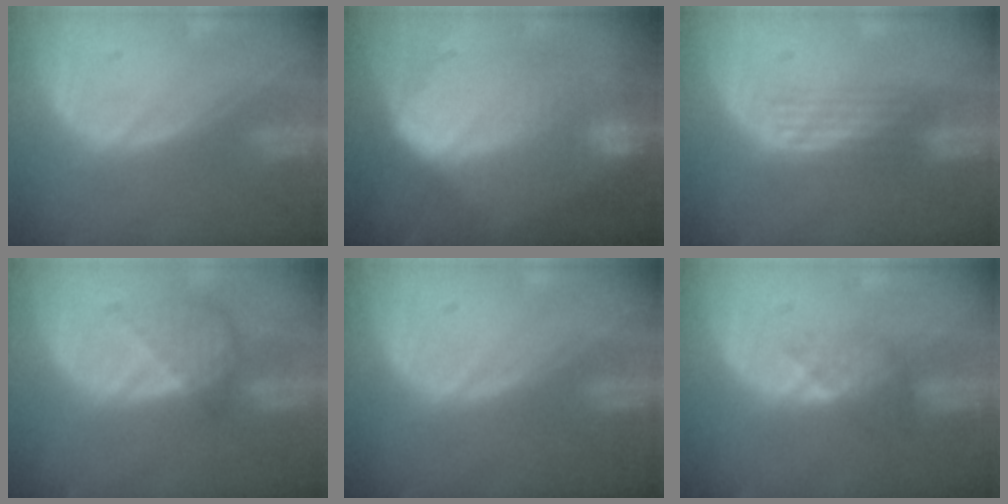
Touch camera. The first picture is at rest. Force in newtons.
{"total": 10.0, "press": 10.0, "slide": 0.6}
{"total": 2.9, "press": 2.7, "slide": 1.2}
{"total": 4.6, "press": 4.2, "slide": 1.8}
{"total": 0.0}
{"total": 3.6, "press": 3.2, "slide": 1.6}